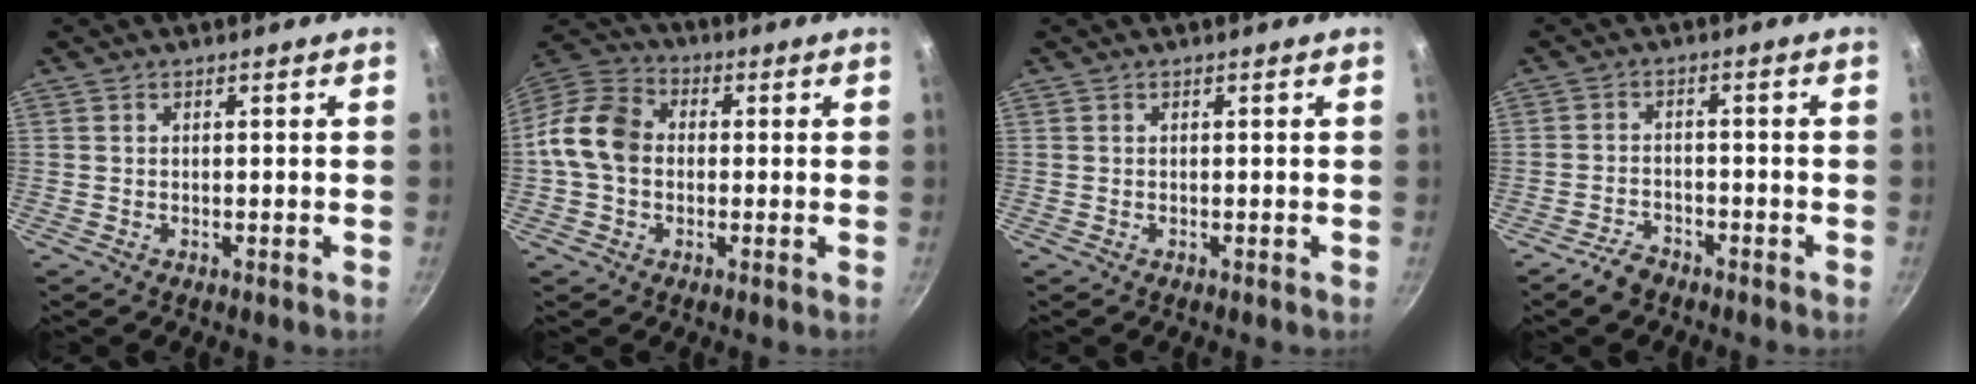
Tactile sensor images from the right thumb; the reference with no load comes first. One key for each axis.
{"total": 11.2, "fx": -0.3, "fy": 8.7, "fz": 7.1, "tx": -0.107, "ty": 0.027, "tz": -0.026}
{"total": 0.0}
{"total": 3.9, "fx": -3.1, "fy": 1.9, "fz": 1.4, "tx": -0.020, "ty": 0.031, "tz": -0.053}